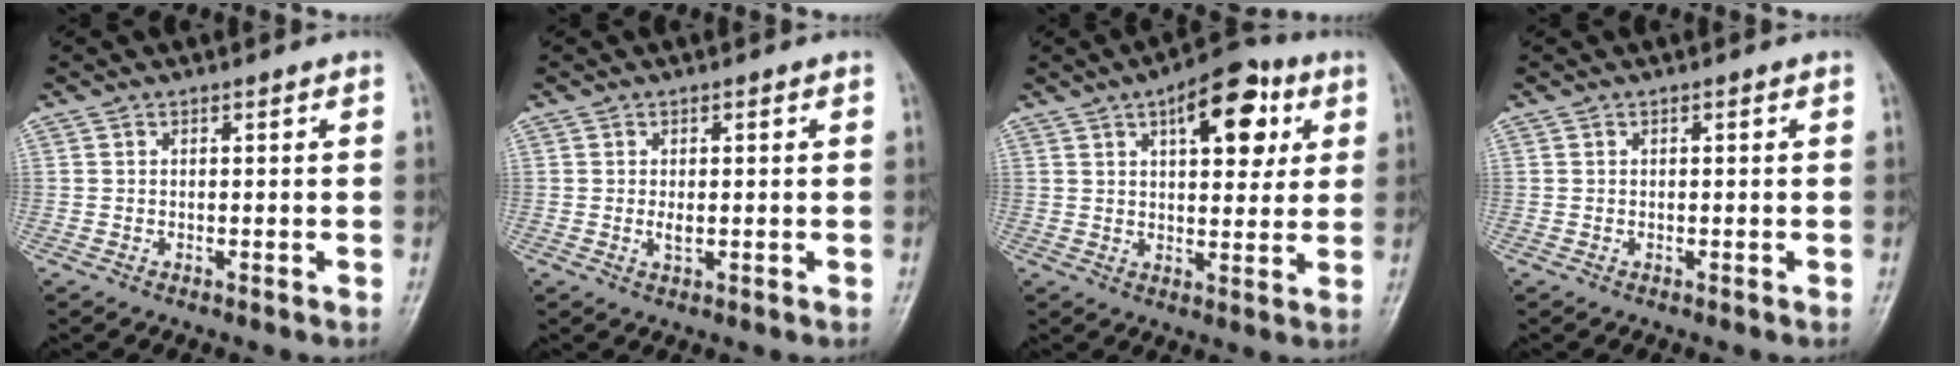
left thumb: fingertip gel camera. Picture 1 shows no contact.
{"total": 1.7, "force": [-0.1, 0.7, 1.5], "torque": [-0.028, -0.003, -0.001]}
{"total": 13.0, "force": [5.3, 6.2, 10.1], "torque": [-0.104, -0.005, 0.069]}
{"total": 0.0}